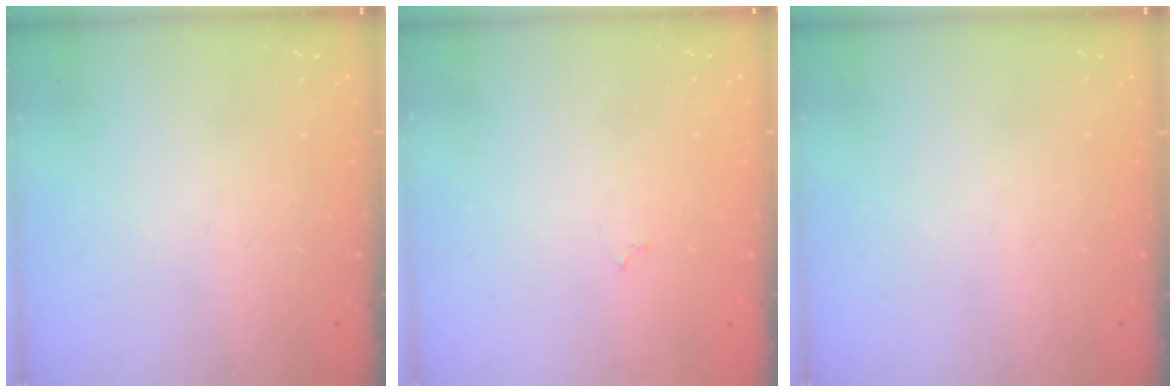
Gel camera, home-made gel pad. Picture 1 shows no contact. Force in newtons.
{"total": 1.8, "press": 1.8, "slide": 0.3}
{"total": 0.0}